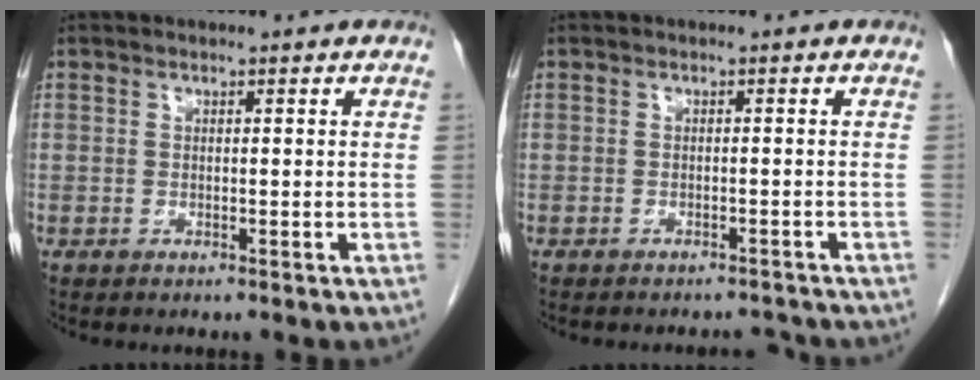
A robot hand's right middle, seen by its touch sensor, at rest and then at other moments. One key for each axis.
{"total": 4.1, "fx": -4.0, "fy": 0.8, "fz": 0.4, "tx": 0.002, "ty": 0.001, "tz": -0.048}